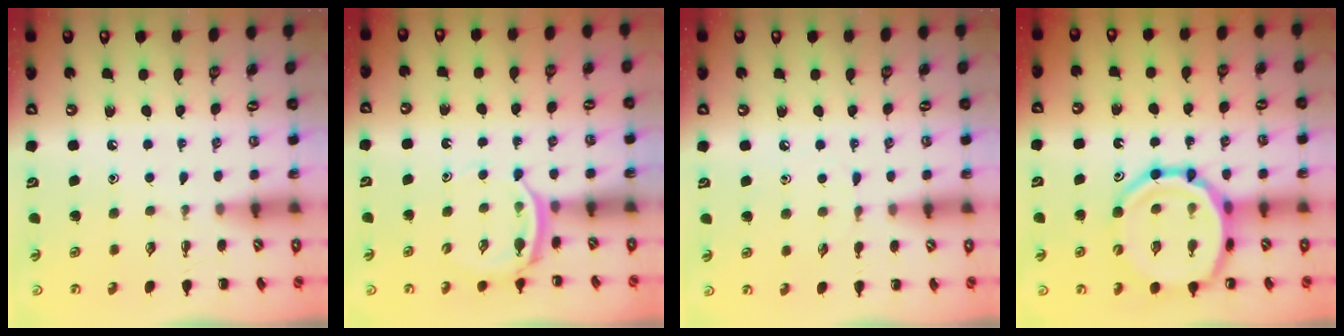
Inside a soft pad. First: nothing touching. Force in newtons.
{"total": 4.0, "press": 3.8, "slide": 1.3}
{"total": 4.0, "press": 3.8, "slide": 1.4}
{"total": 17.5, "press": 17.0, "slide": 4.2}